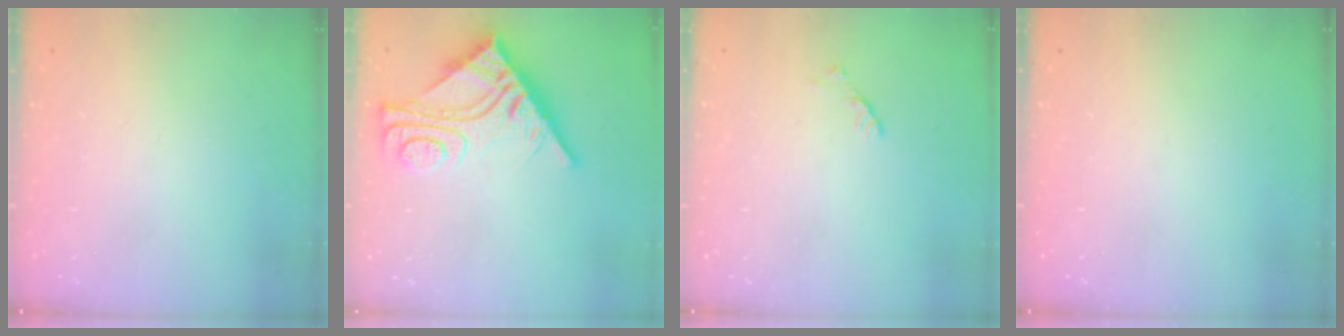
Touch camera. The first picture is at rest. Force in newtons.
{"total": 12.3, "press": 12.3, "slide": 1.1}
{"total": 1.7, "press": 1.6, "slide": 0.4}
{"total": 0.0}